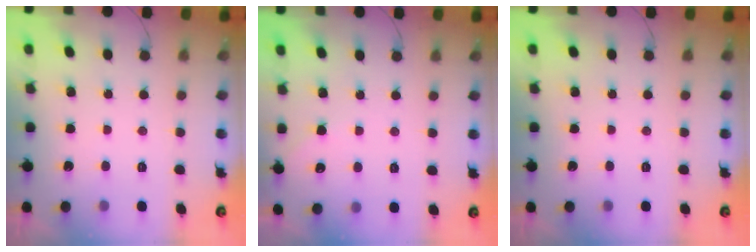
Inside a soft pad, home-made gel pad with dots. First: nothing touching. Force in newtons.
{"total": 2.7, "press": 2.7, "slide": 0.4}
{"total": 0.0}